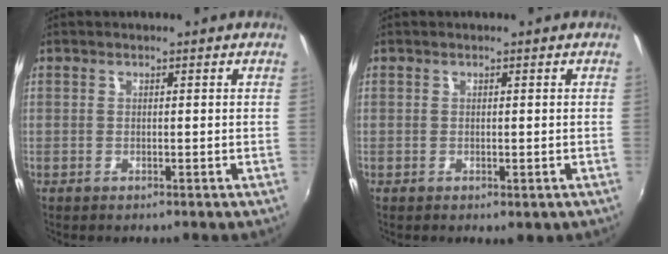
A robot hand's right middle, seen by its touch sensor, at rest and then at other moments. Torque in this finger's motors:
{"motor_torque": [0.02, -0.11, -0.03, 0.00]}